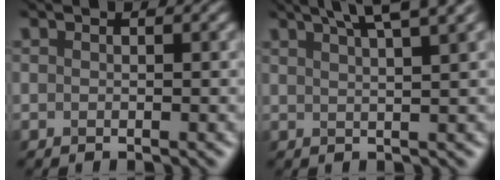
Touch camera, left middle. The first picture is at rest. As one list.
[{"total": 5.3, "force": [3.8, 0.8, 3.6], "torque": [-0.044, 0.033, 0.048]}]